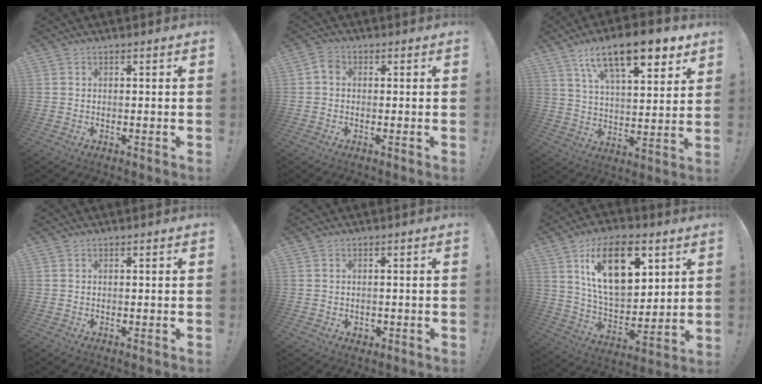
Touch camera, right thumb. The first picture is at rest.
{"total": 3.0, "force": [0.1, 2.3, 2.0], "torque": [-0.037, 0.008, 0.003]}
{"total": 17.2, "force": [10.5, 6.2, 12.1], "torque": [-0.198, -0.053, 0.175]}
{"total": 0.0}
{"total": 1.3, "force": [0.1, 1.3, 0.4], "torque": [-0.006, -0.001, 0.002]}
{"total": 21.7, "force": [9.4, 12.1, 15.4], "torque": [-0.269, -0.027, 0.160]}